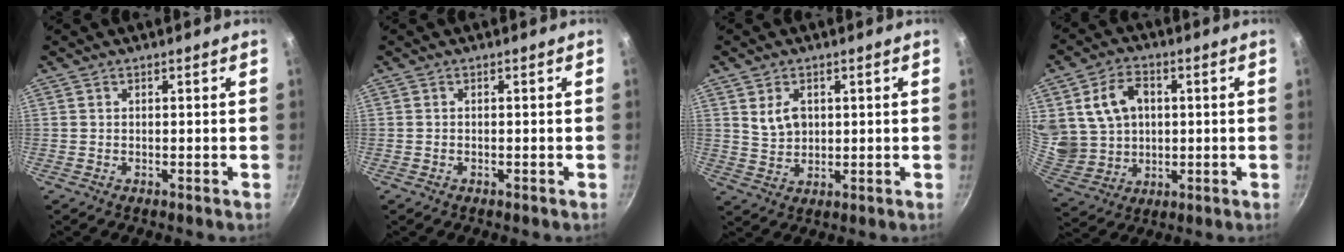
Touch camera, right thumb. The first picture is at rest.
{"total": 0.0}
{"total": 5.1, "force": [1.6, 3.6, 3.2], "torque": [-0.044, -0.010, 0.034]}
{"total": 14.6, "force": [3.2, 11.5, 8.3], "torque": [-0.144, -0.005, 0.074]}